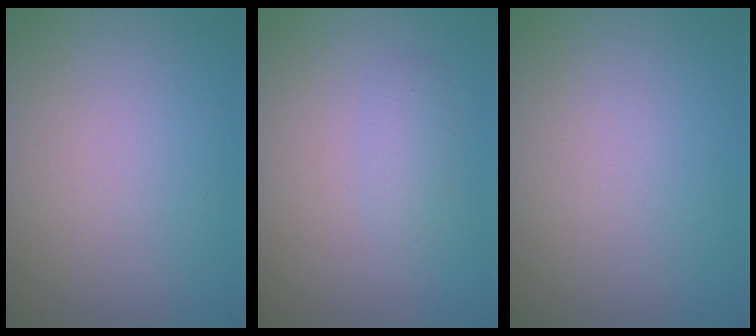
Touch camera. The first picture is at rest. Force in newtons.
{"total": 1.5, "press": 1.4, "slide": 0.1}
{"total": 0.0}